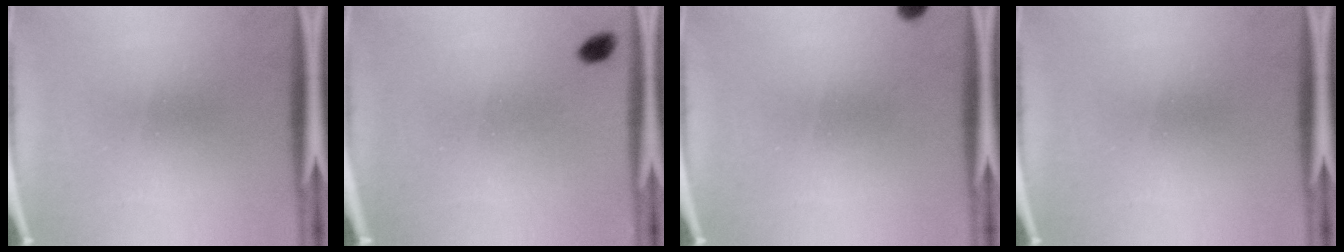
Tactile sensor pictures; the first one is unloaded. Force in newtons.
{"total": 2.0}
{"total": 1.5}
{"total": 0.0}